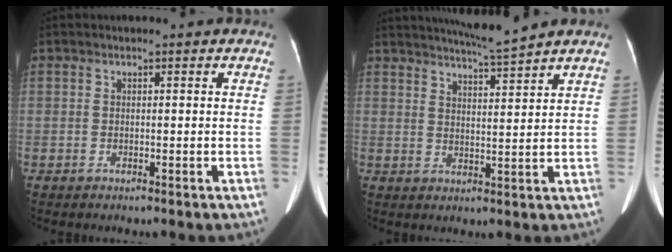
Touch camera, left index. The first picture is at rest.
{"total": 6.7, "force": [6.2, -1.5, 2.2], "torque": [-0.043, -0.007, 0.102]}